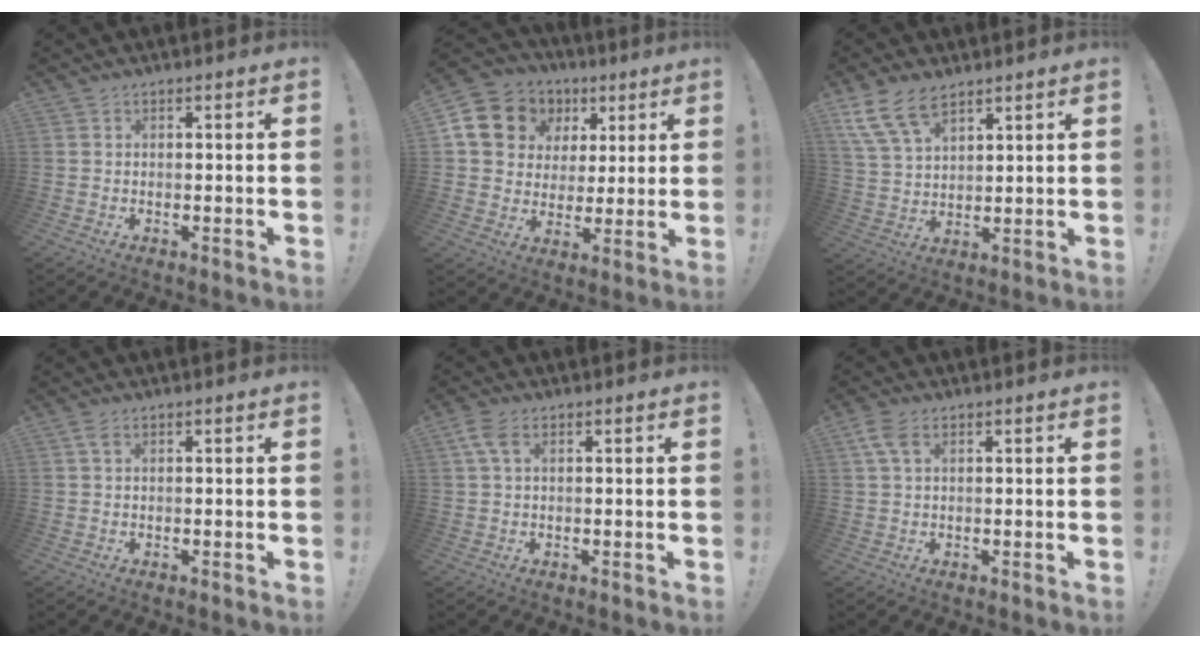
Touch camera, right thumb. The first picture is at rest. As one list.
[{"total": 14.1, "force": [5.5, 11.9, 5.1], "torque": [-0.074, -0.026, 0.123]}, {"total": 11.7, "force": [8.0, 6.0, 6.1], "torque": [-0.129, -0.033, 0.155]}, {"total": 1.8, "force": [0.6, 1.0, 1.4], "torque": [-0.026, 0.002, 0.010]}, {"total": 4.8, "force": [1.4, 2.6, 3.7], "torque": [-0.085, 0.006, 0.029]}, {"total": 5.1, "force": [1.8, 2.9, 3.8], "torque": [-0.086, 0.004, 0.035]}]